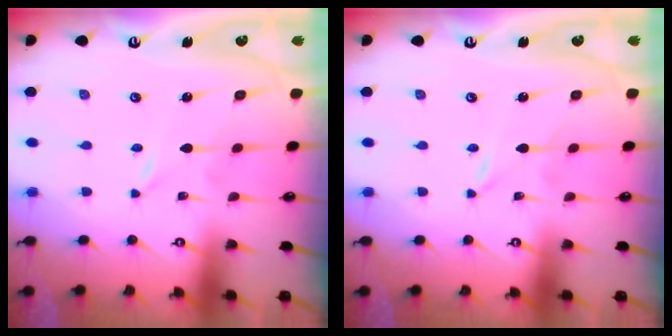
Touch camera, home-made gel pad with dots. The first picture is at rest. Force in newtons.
{"total": 0.0}